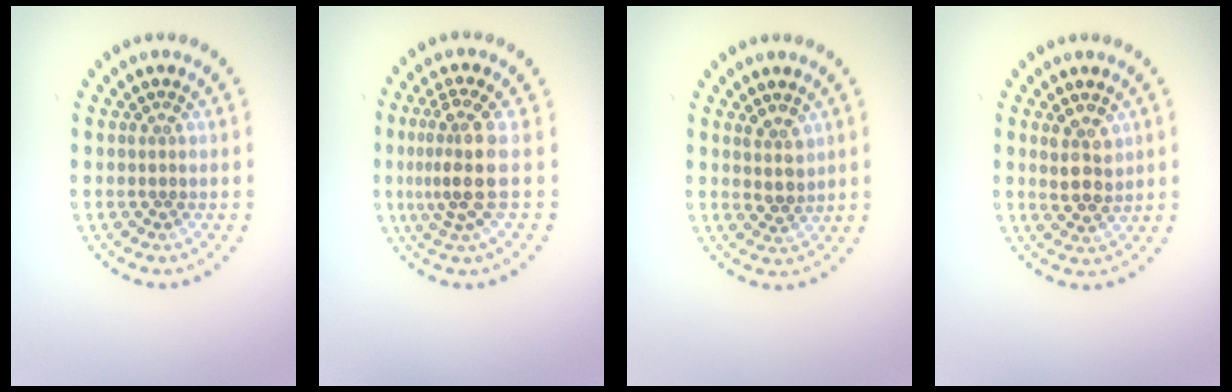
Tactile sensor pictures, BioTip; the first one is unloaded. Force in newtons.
{"total": 3.8, "press": 2.8, "slide": 2.5}
{"total": 1.8, "press": 1.6, "slide": 0.9}
{"total": 2.7, "press": 2.5, "slide": 1.0}